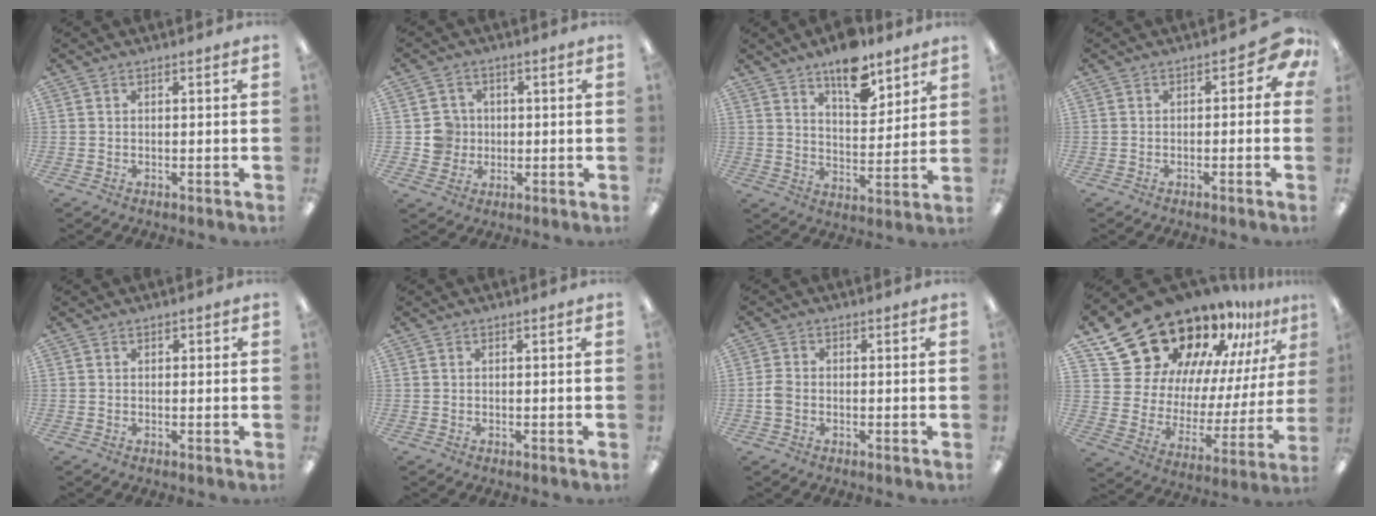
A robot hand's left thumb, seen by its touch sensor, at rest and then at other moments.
{"total": 6.1, "force": [0.0, 6.1, 0.9], "torque": [-0.009, 0.008, 0.000]}
{"total": 12.7, "force": [9.3, 5.7, 6.5], "torque": [-0.080, -0.056, 0.160]}
{"total": 4.0, "force": [0.0, 2.7, 2.9], "torque": [-0.030, -0.001, -0.003]}
{"total": 1.0, "force": [0.4, 0.9, 0.3], "torque": [0.003, 0.000, 0.005]}
{"total": 0.0}
{"total": 3.5, "force": [-0.8, 2.7, 2.2], "torque": [-0.044, 0.006, -0.016]}
{"total": 25.1, "force": [21.2, 11.5, 6.9], "torque": [-0.117, -0.166, 0.395]}